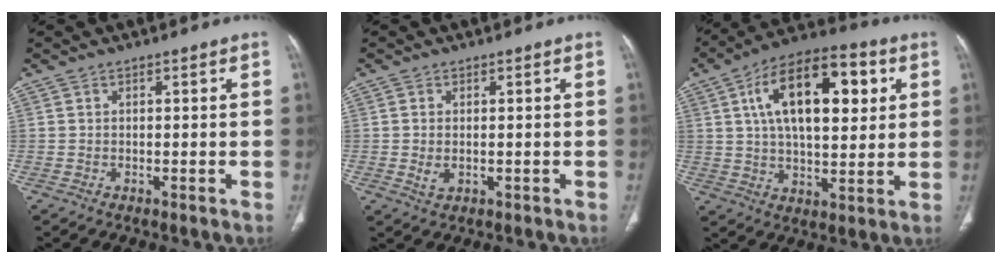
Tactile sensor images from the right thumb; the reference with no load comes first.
{"total": 2.5, "force": [-0.3, 1.6, 2.0], "torque": [-0.045, -0.005, -0.001]}
{"total": 19.9, "force": [5.8, 9.6, 16.5], "torque": [-0.239, 0.003, 0.088]}